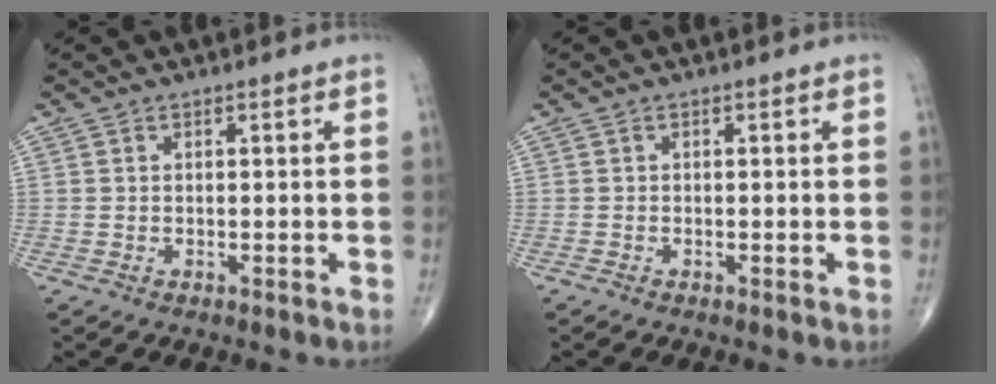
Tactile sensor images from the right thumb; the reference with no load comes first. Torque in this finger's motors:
{"motor_torque": [0.50, 0.05, -0.10, -0.13, -0.02]}